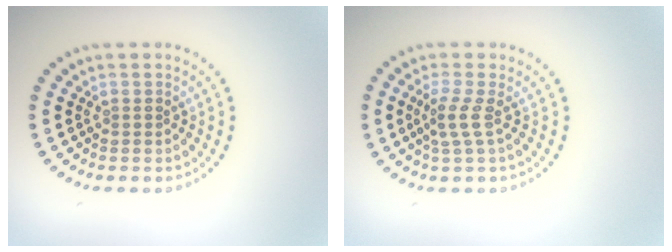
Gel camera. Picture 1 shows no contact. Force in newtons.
{"total": 2.0, "press": 1.4, "slide": 1.4}